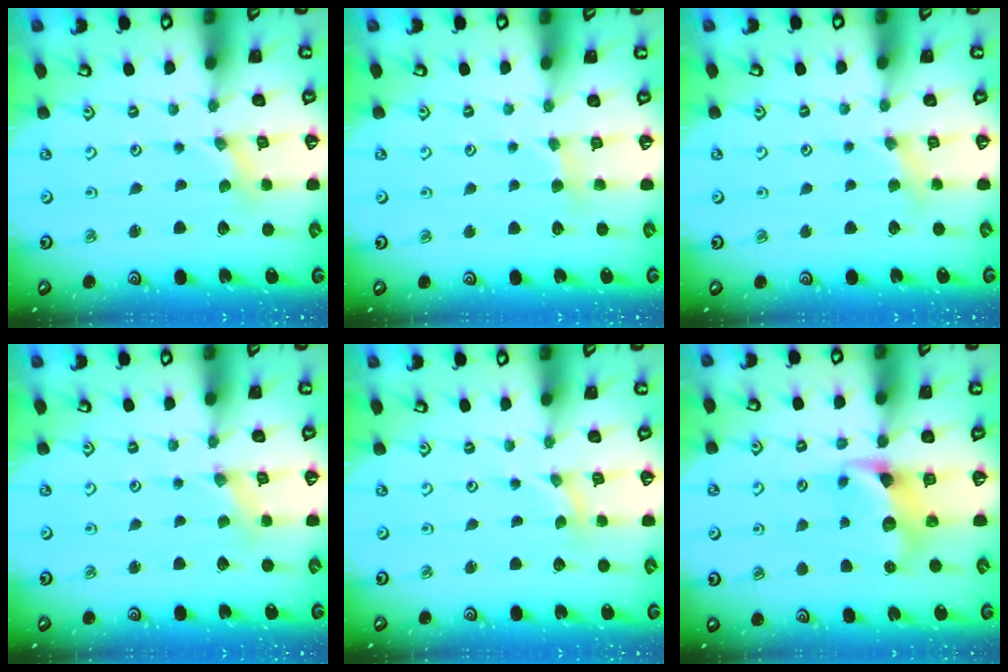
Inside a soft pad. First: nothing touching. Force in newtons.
{"total": 3.5, "press": 3.5, "slide": 0.5}
{"total": 4.8, "press": 4.8, "slide": 0.5}
{"total": 1.5, "press": 1.5, "slide": 0.3}
{"total": 0.0}
{"total": 7.3, "press": 7.3, "slide": 0.7}